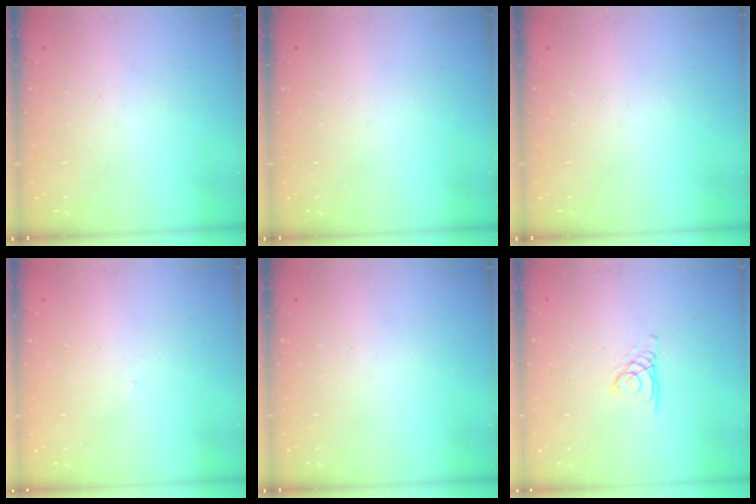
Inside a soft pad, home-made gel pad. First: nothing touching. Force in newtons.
{"total": 0.0}
{"total": 0.0}
{"total": 2.8, "press": 2.8, "slide": 0.5}
{"total": 0.0}
{"total": 1.7, "press": 1.7, "slide": 0.1}